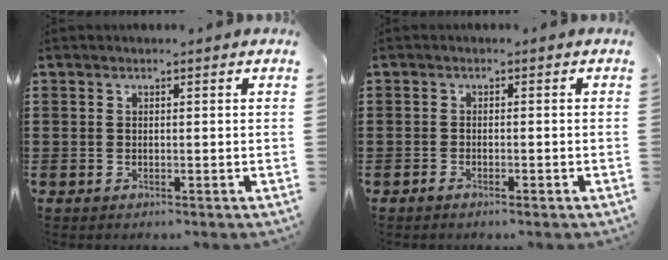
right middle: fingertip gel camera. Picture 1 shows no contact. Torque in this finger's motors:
{"motor_torque": [0.36, 0.42, -0.07, -0.01]}